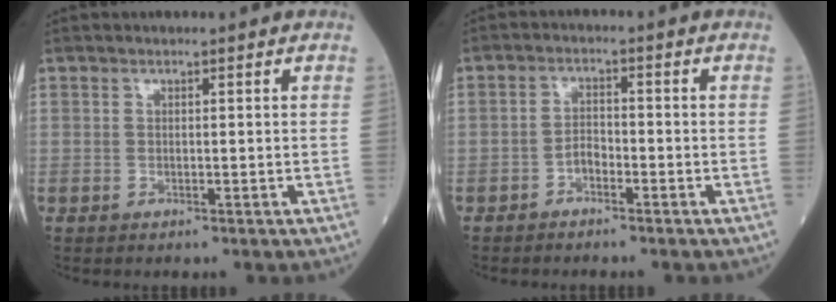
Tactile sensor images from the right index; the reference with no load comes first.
{"total": 2.1, "force": [-1.5, 0.8, 1.2], "torque": [-0.019, 0.005, -0.026]}